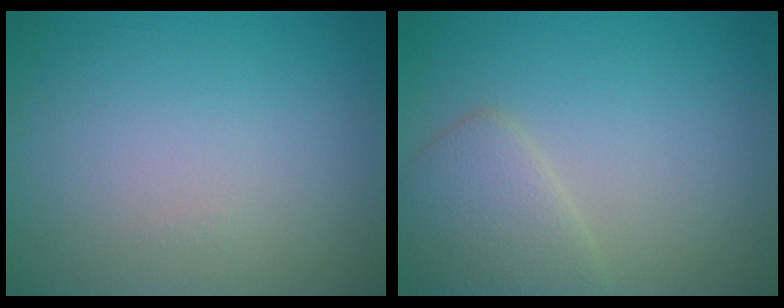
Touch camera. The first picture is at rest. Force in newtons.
{"total": 2.9, "press": 2.9, "slide": 0.1}